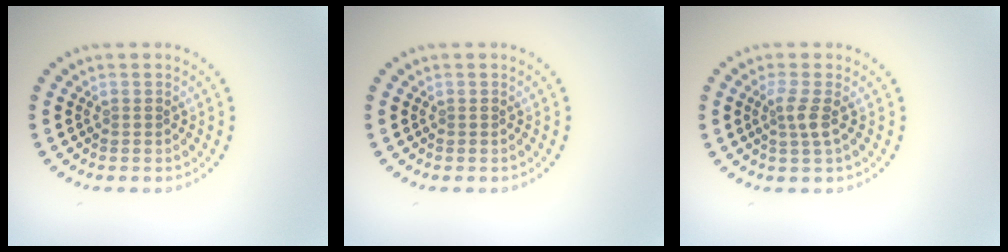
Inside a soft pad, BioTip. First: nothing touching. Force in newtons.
{"total": 0.0}
{"total": 2.0, "press": 1.4, "slide": 1.4}